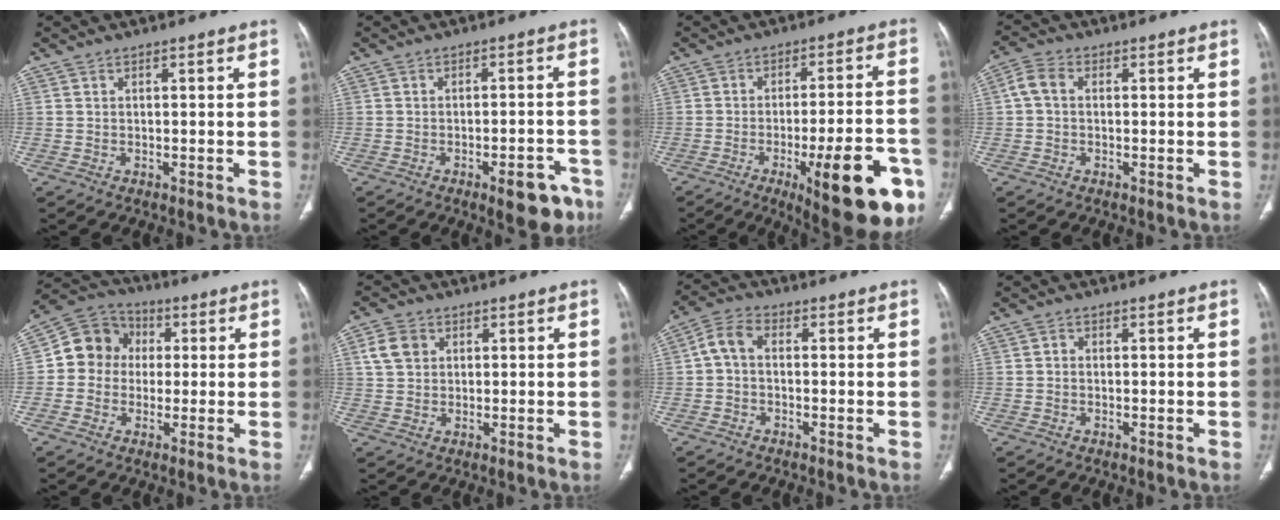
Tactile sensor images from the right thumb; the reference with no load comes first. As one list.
[{"total": 7.5, "force": [-4.4, 2.8, 5.4], "torque": [-0.046, 0.024, -0.052]}, {"total": 21.0, "force": [-9.1, 5.9, 17.9], "torque": [-0.183, 0.036, -0.114]}, {"total": 3.9, "force": [0.2, 2.8, 2.7], "torque": [-0.055, 0.013, -0.002]}, {"total": 10.2, "force": [0.8, 9.3, 4.1], "torque": [-0.042, 0.023, 0.000]}, {"total": 5.2, "force": [1.7, 4.2, 2.7], "torque": [-0.039, 0.002, 0.033]}, {"total": 4.8, "force": [-0.2, 3.1, 3.6], "torque": [-0.067, 0.016, -0.014]}, {"total": 0.8, "force": [-0.1, 0.7, 0.3], "torque": [0.002, 0.003, -0.003]}]